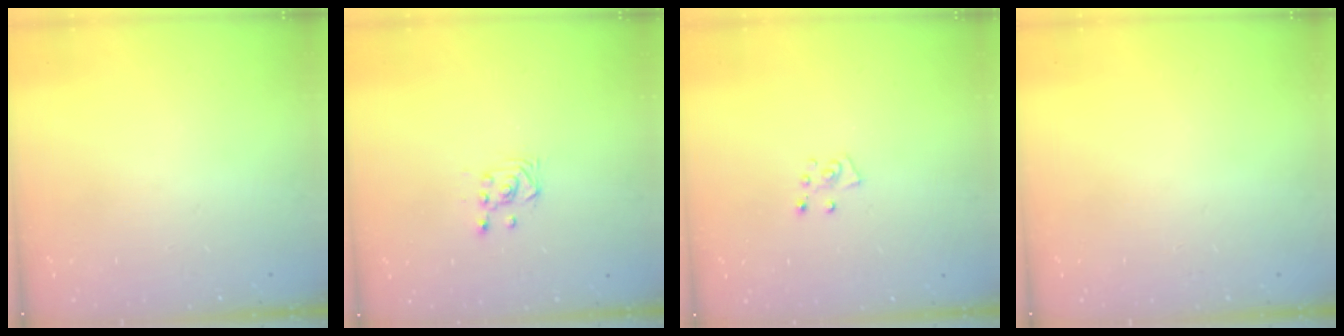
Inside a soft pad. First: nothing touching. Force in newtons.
{"total": 3.5, "press": 3.4, "slide": 0.8}
{"total": 4.7, "press": 4.7, "slide": 0.5}
{"total": 0.0}